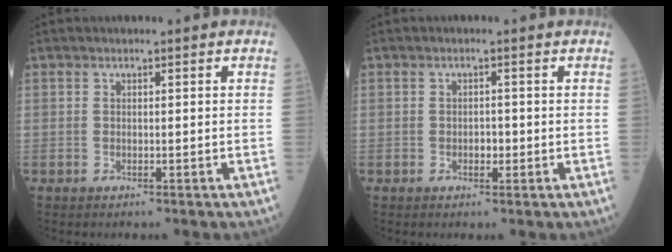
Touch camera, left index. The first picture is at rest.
{"total": 1.3, "force": [-0.6, 0.9, 0.8], "torque": [-0.013, -0.001, -0.008]}